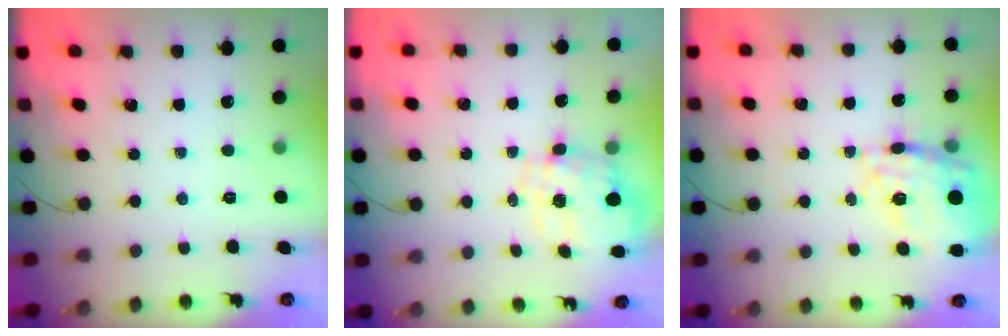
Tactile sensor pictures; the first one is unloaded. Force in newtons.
{"total": 2.9, "press": 2.7, "slide": 1.1}
{"total": 23.1, "press": 22.6, "slide": 4.7}